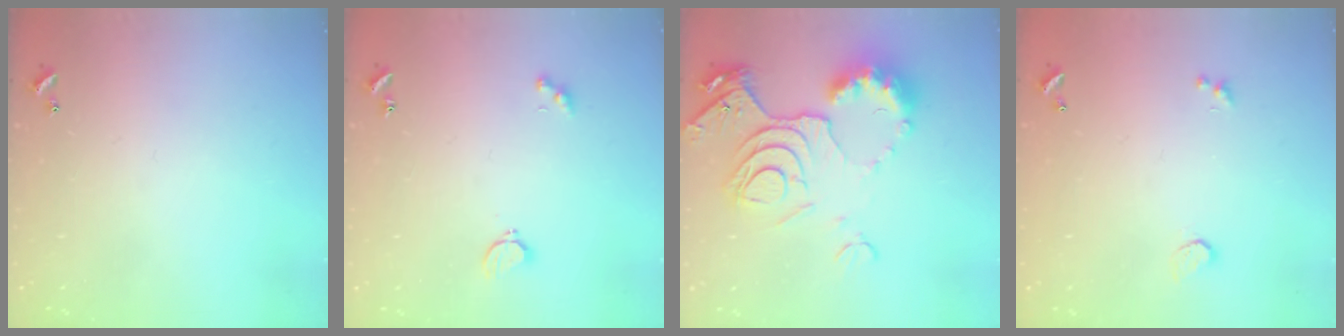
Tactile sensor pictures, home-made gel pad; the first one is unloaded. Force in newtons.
{"total": 1.8, "press": 1.7, "slide": 0.5}
{"total": 15.3, "press": 15.2, "slide": 1.7}
{"total": 1.1, "press": 0.7, "slide": 0.8}